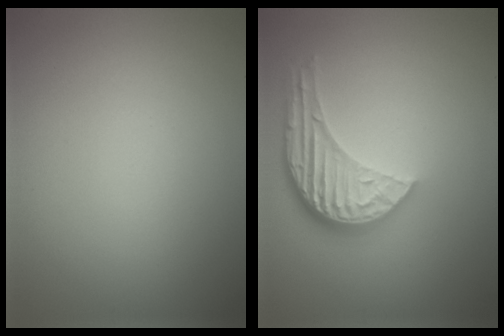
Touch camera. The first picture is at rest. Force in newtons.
{"total": 5.2, "press": 3.9, "slide": 3.5}